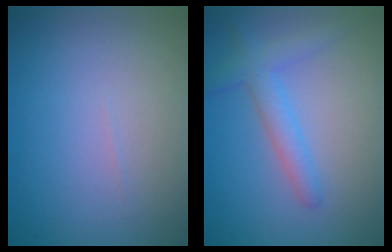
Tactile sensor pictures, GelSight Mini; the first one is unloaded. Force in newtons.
{"total": 2.8, "press": 2.8, "slide": 0.3}